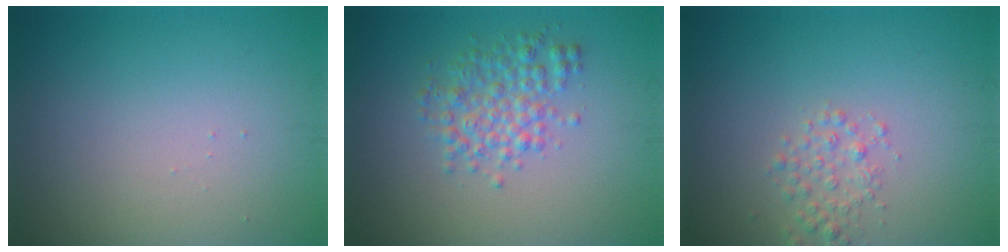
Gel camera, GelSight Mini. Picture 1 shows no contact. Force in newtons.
{"total": 3.3, "press": 3.3, "slide": 0.1}
{"total": 1.8, "press": 1.8, "slide": 0.1}